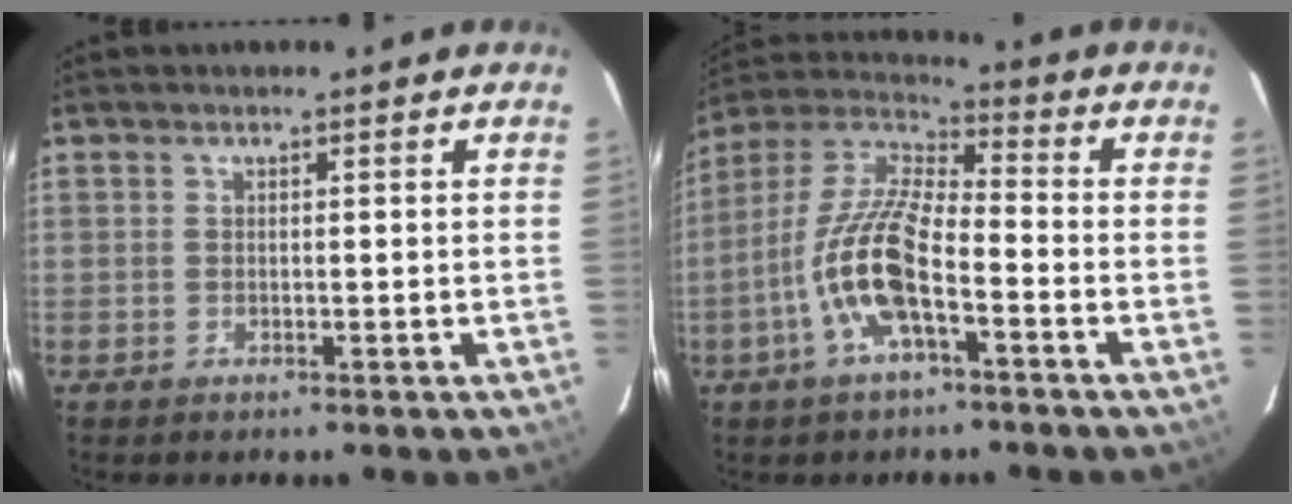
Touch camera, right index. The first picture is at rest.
{"total": 13.2, "force": [-5.2, 3.7, 11.6], "torque": [-0.242, 0.001, -0.105]}